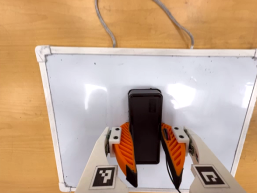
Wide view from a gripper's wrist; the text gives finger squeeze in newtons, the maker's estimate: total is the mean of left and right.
{"total": 13.9, "left": 13.2, "right": 14.6}